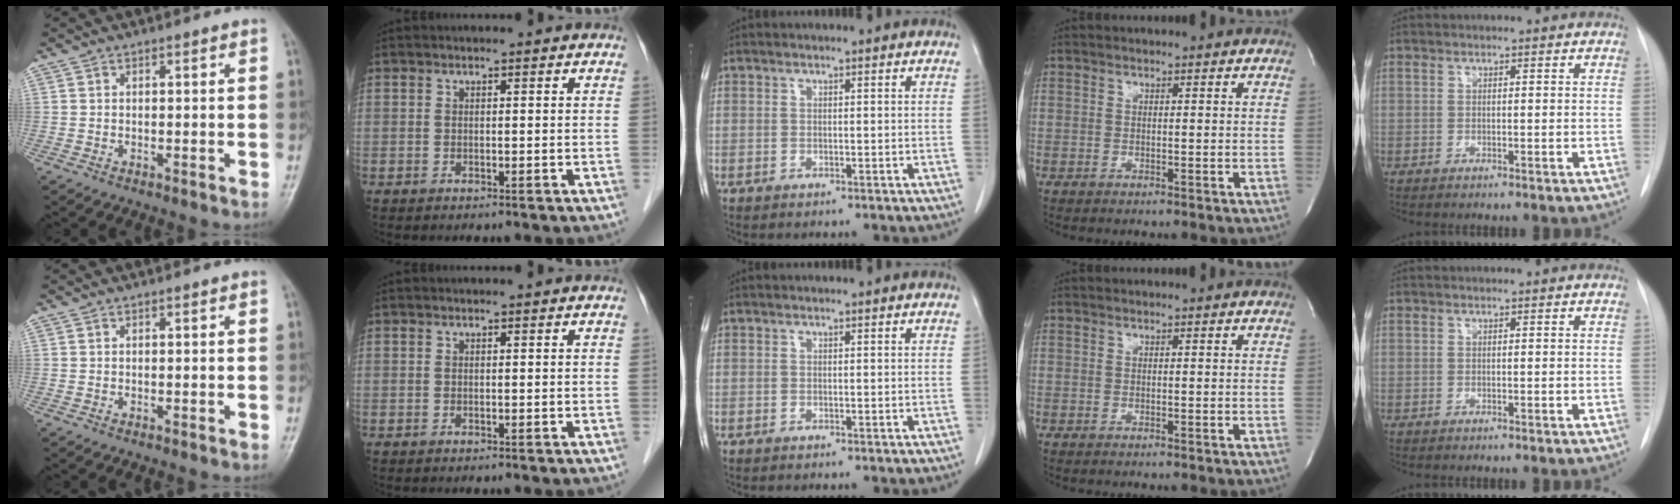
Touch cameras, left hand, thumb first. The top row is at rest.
{}